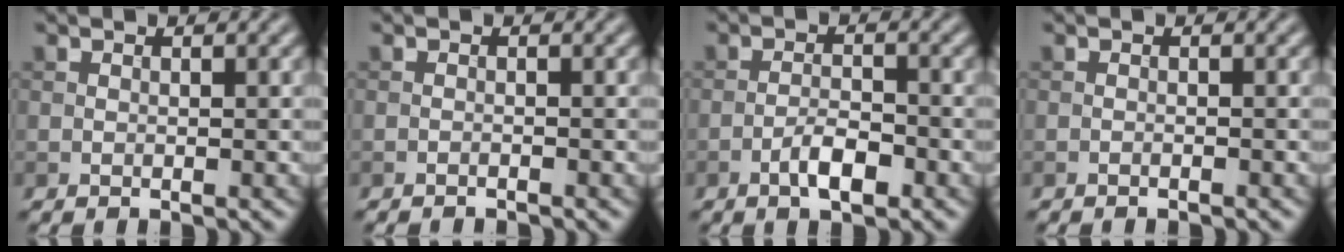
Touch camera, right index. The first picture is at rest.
{"total": 0.9, "force": [-0.9, 0.1, 0.2], "torque": [0.001, -0.002, -0.017]}
{"total": 2.9, "force": [-1.6, 0.9, 2.2], "torque": [-0.040, 0.005, -0.031]}
{"total": 0.6, "force": [-0.5, 0.0, 0.1], "torque": [0.001, 0.001, -0.011]}